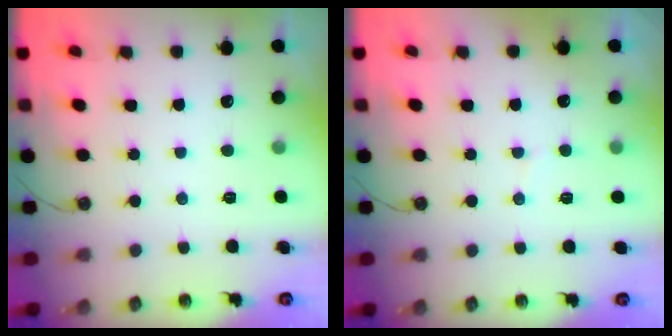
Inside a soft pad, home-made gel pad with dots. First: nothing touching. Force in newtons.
{"total": 2.7, "press": 2.4, "slide": 1.2}